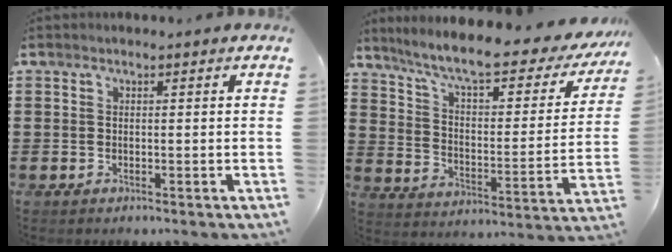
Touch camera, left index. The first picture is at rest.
{"total": 8.7, "force": [7.0, 0.9, 5.2], "torque": [-0.125, -0.040, 0.114]}